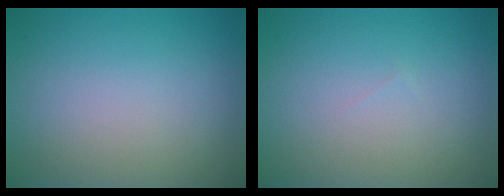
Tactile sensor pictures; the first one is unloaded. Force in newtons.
{"total": 0.0}